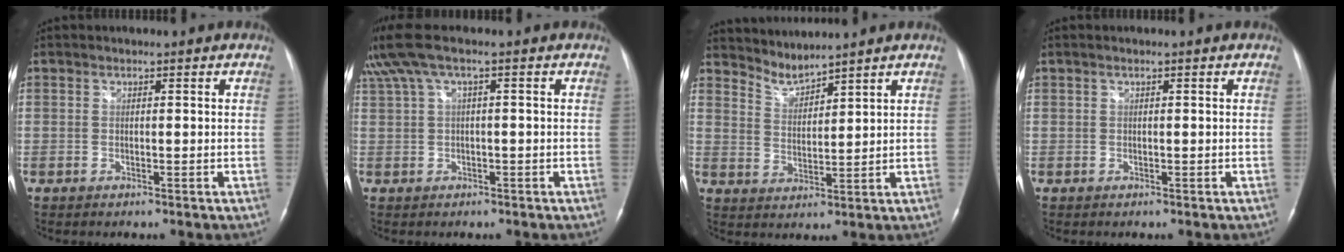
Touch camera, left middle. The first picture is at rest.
{"total": 6.8, "force": [3.1, 0.7, 6.0], "torque": [-0.134, 0.054, 0.067]}
{"total": 3.9, "force": [3.8, -0.5, -0.1], "torque": [-0.004, -0.006, 0.082]}
{"total": 1.0, "force": [0.4, 0.0, 0.9], "torque": [-0.024, 0.007, 0.007]}